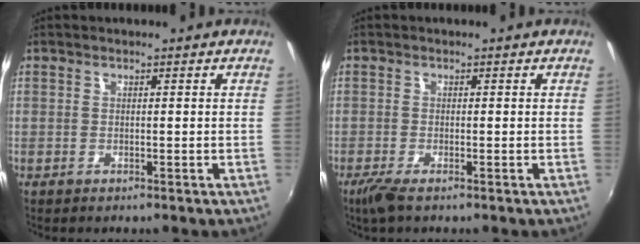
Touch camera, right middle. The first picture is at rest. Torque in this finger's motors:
{"motor_torque": [0.71, -0.46, 0.01, 0.04]}